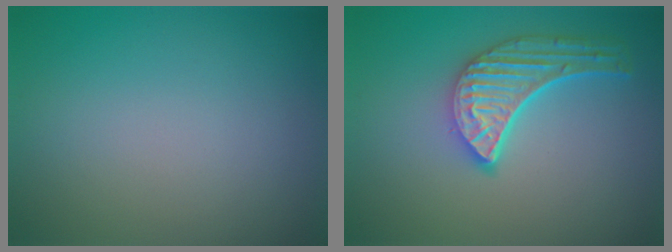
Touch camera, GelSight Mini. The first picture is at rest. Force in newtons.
{"total": 5.1, "press": 4.0, "slide": 3.2}